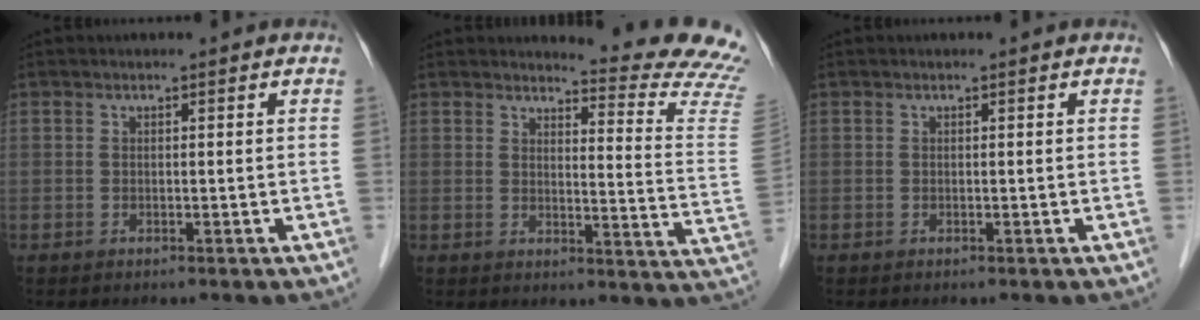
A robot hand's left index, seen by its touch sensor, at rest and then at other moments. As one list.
[{"total": 13.8, "force": [13.4, -0.8, 3.0], "torque": [-0.028, -0.135, 0.125]}, {"total": 0.0}]